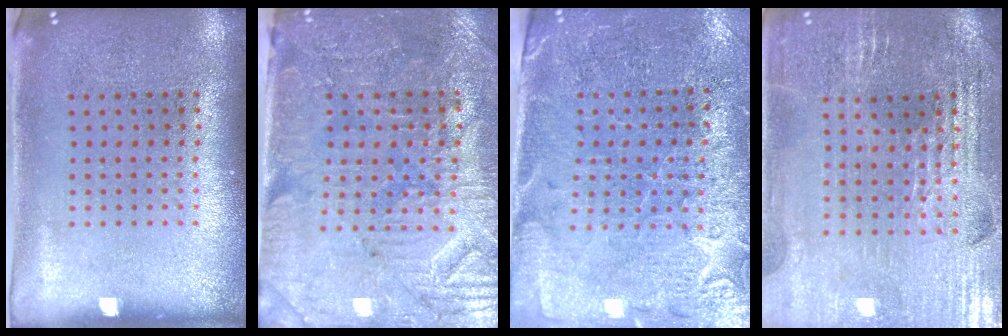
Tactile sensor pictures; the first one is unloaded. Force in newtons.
{"total": 3.7, "press": 3.5, "slide": 1.2}
{"total": 3.2, "press": 3.0, "slide": 0.9}
{"total": 2.8, "press": 2.8, "slide": 0.5}